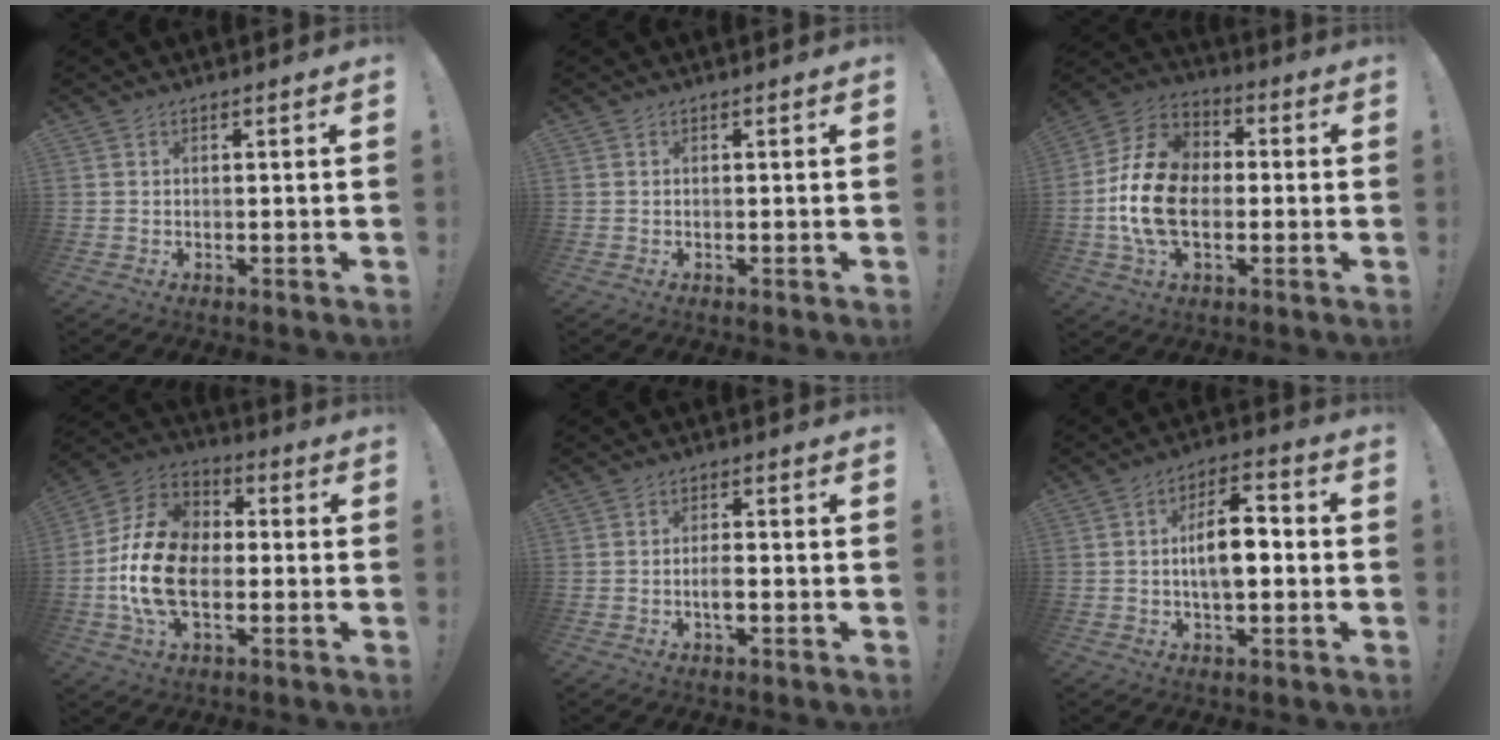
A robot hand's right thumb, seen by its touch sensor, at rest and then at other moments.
{"total": 0.0}
{"total": 18.3, "force": [-2.5, 12.5, 13.1], "torque": [-0.249, 0.028, -0.039]}
{"total": 21.2, "force": [-3.8, 13.7, 15.6], "torque": [-0.298, 0.024, -0.060]}
{"total": 3.2, "force": [-1.2, 1.7, 2.4], "torque": [-0.024, 0.002, -0.023]}
{"total": 11.0, "force": [-1.0, 5.6, 9.4], "torque": [-0.146, 0.011, -0.022]}